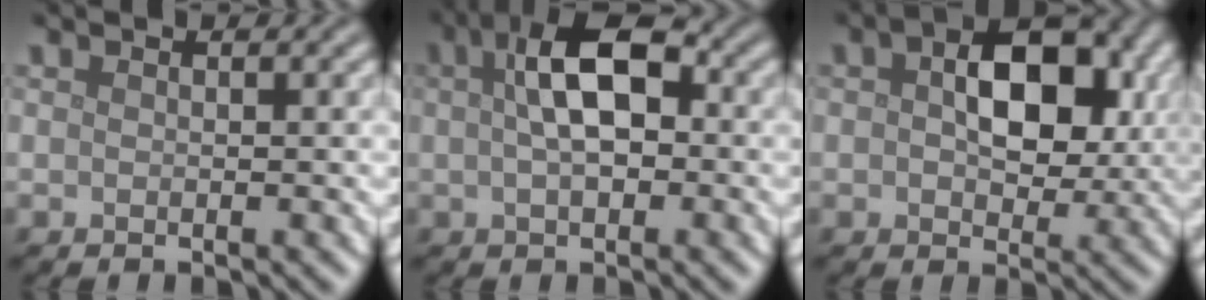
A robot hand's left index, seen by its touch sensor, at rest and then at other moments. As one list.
[{"total": 6.8, "force": [1.2, 3.3, 5.8], "torque": [-0.090, 0.022, 0.010]}, {"total": 8.4, "force": [1.6, 5.0, 6.5], "torque": [-0.090, 0.007, 0.019]}]